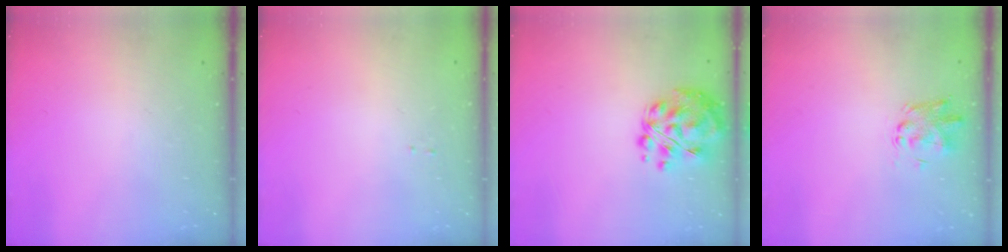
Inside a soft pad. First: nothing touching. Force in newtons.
{"total": 0.0}
{"total": 12.6, "press": 12.1, "slide": 3.3}
{"total": 2.2, "press": 2.2, "slide": 0.1}